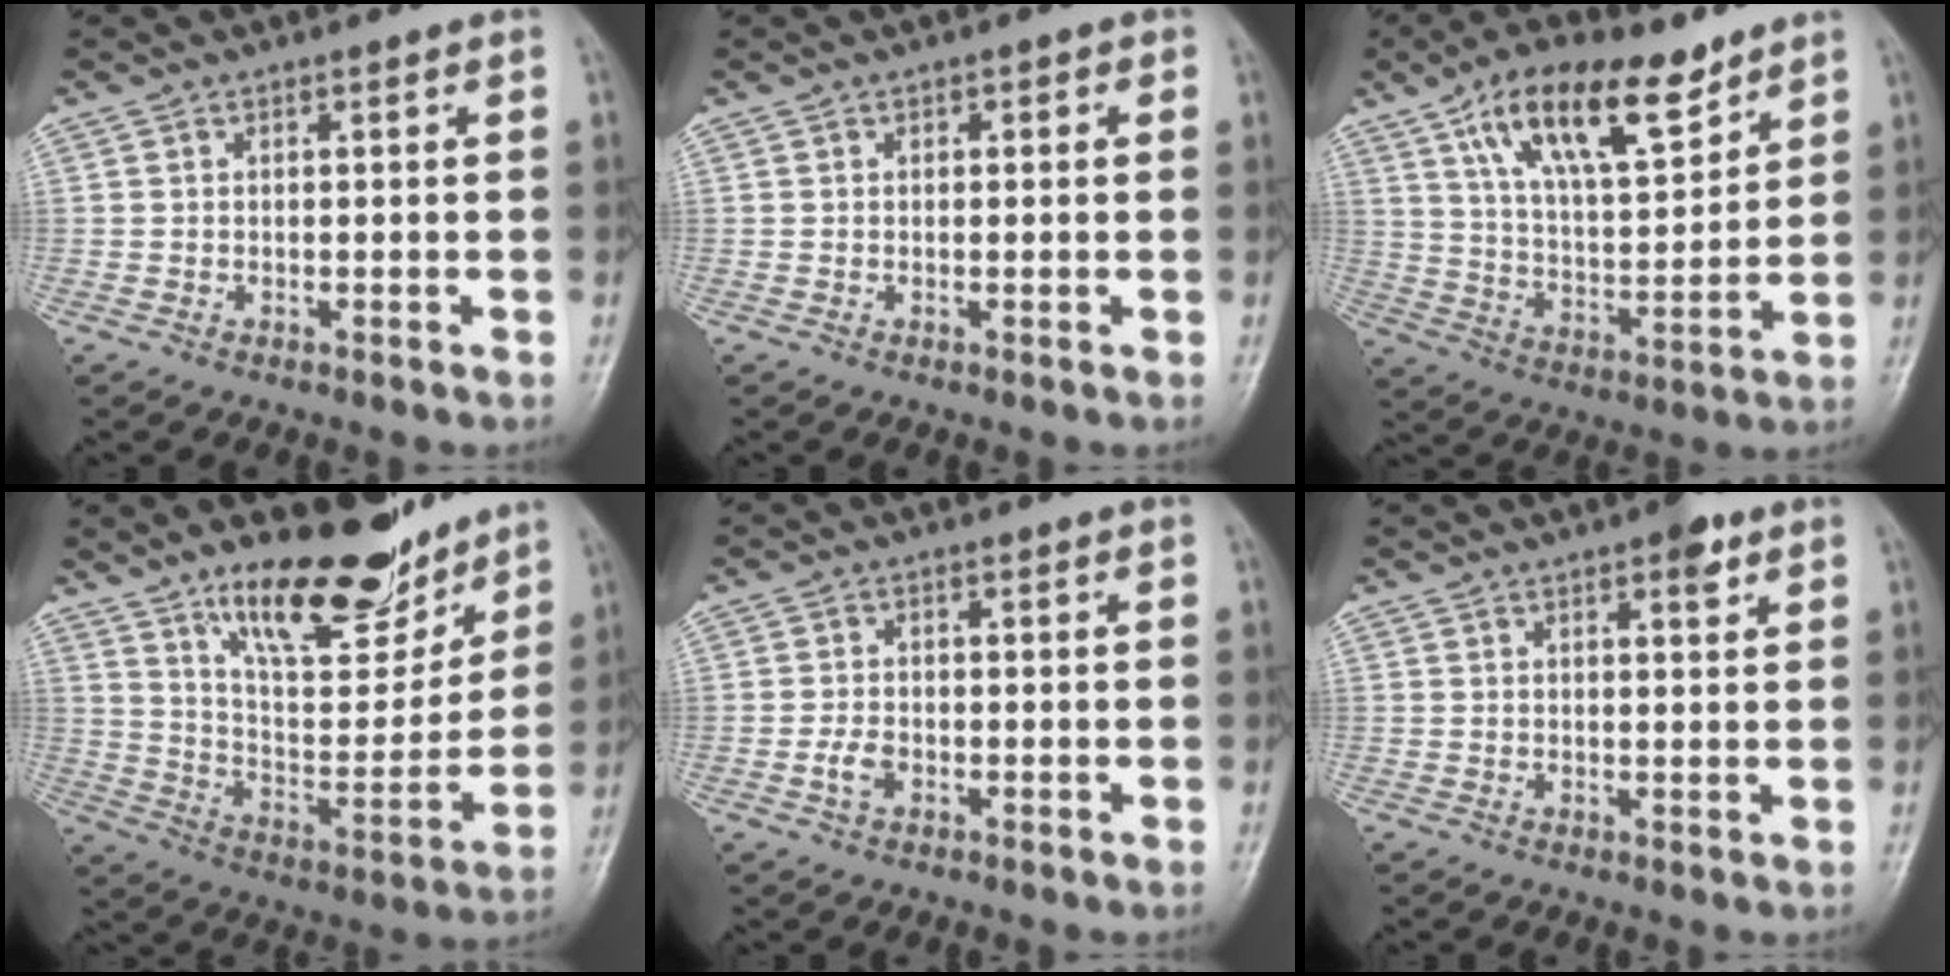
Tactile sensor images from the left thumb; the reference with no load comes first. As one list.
[{"total": 1.5, "force": [0.5, 0.9, 1.1], "torque": [-0.007, 0.002, 0.003]}, {"total": 17.1, "force": [10.2, 6.8, 11.9], "torque": [-0.171, -0.044, 0.182]}, {"total": 19.0, "force": [13.7, 7.1, 11.0], "torque": [-0.124, -0.090, 0.228]}, {"total": 2.5, "force": [-1.2, 1.6, 1.4], "torque": [-0.032, 0.008, -0.026]}, {"total": 3.3, "force": [1.8, 1.2, 2.5], "torque": [-0.026, -0.005, 0.021]}]